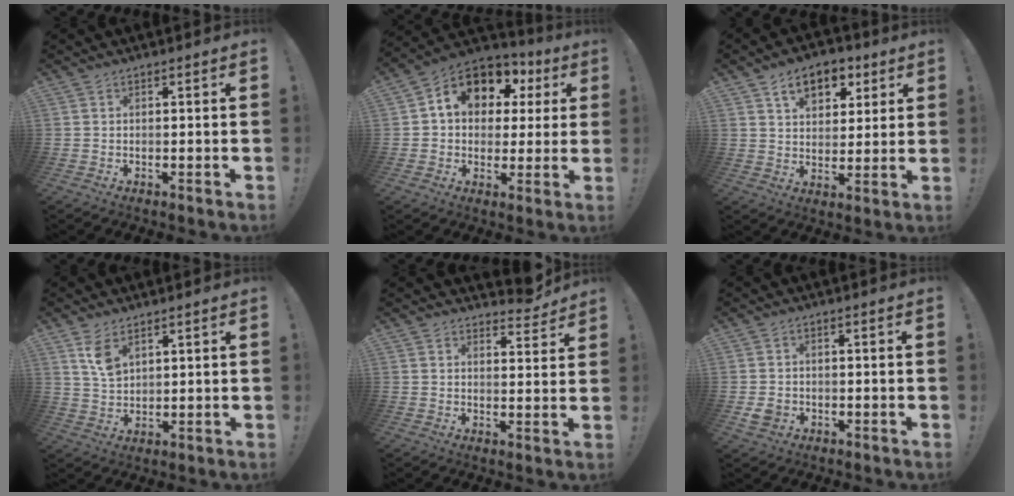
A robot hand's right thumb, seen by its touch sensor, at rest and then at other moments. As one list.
[{"total": 11.8, "force": [4.8, 8.8, 6.2], "torque": [-0.097, -0.026, 0.088]}, {"total": 11.0, "force": [5.7, 7.1, 6.2], "torque": [-0.090, -0.019, 0.105]}, {"total": 6.6, "force": [3.8, 3.6, 4.0], "torque": [-0.057, -0.023, 0.068]}, {"total": 5.0, "force": [4.4, 1.8, 1.5], "torque": [-0.007, -0.036, 0.077]}, {"total": 3.6, "force": [-1.0, 3.0, 1.9], "torque": [-0.041, 0.003, -0.016]}]